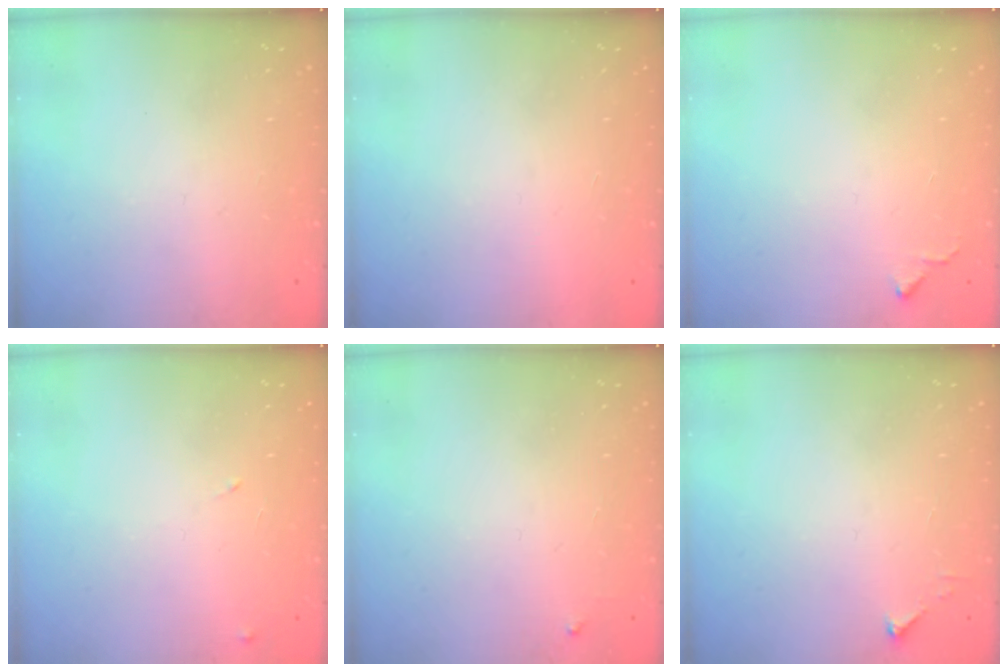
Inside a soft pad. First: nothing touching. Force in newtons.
{"total": 1.5, "press": 1.5, "slide": 0.1}
{"total": 5.1, "press": 5.0, "slide": 0.7}
{"total": 8.1, "press": 8.1, "slide": 0.6}
{"total": 3.5, "press": 3.4, "slide": 0.4}
{"total": 2.5, "press": 2.5, "slide": 0.3}